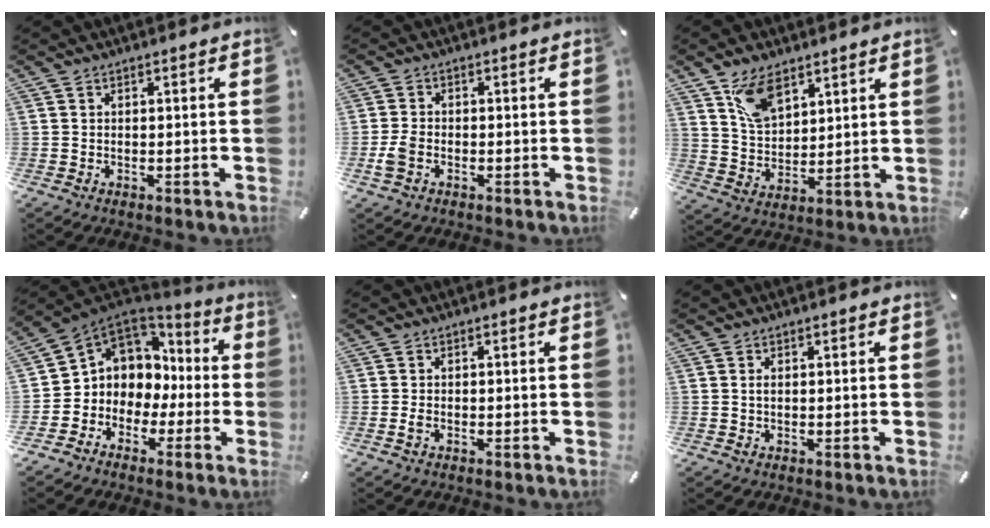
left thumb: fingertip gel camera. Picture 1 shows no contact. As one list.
[{"total": 3.7, "force": [-1.2, 2.6, 2.3], "torque": [-0.052, 0.004, -0.024]}, {"total": 9.2, "force": [6.0, 5.3, 4.5], "torque": [-0.089, -0.016, 0.115]}, {"total": 7.3, "force": [-0.1, 7.3, 0.1], "torque": [-0.025, -0.013, 0.009]}, {"total": 1.2, "force": [-0.4, 0.6, 0.9], "torque": [-0.025, -0.003, -0.010]}, {"total": 0.8, "force": [0.1, 0.4, 0.7], "torque": [-0.014, 0.001, 0.002]}]